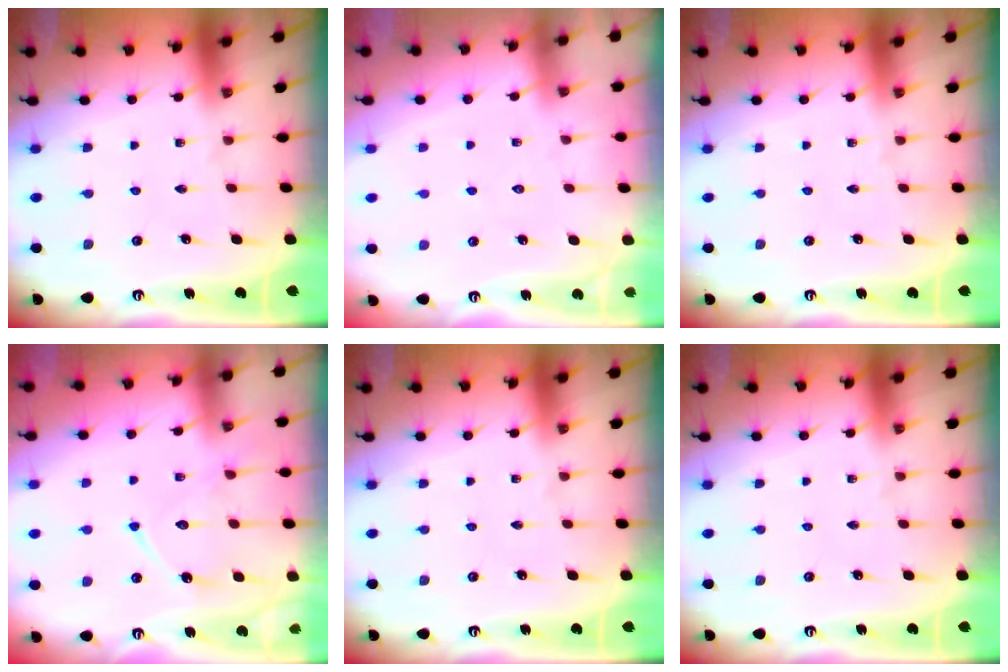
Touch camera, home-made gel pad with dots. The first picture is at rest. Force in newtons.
{"total": 2.9, "press": 2.9, "slide": 0.4}
{"total": 0.0}
{"total": 13.3, "press": 13.2, "slide": 1.3}
{"total": 0.0}
{"total": 0.0}